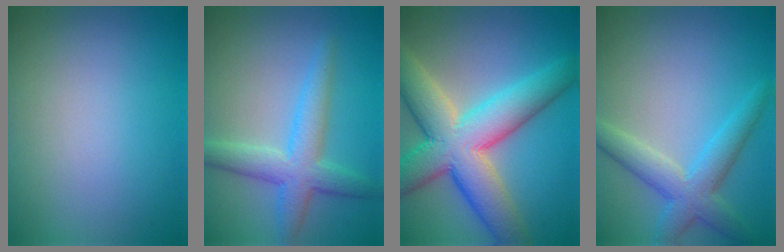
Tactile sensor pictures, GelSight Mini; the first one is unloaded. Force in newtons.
{"total": 4.7, "press": 4.7, "slide": 0.1}
{"total": 10.6, "press": 10.6, "slide": 0.8}
{"total": 4.5, "press": 4.4, "slide": 0.4}